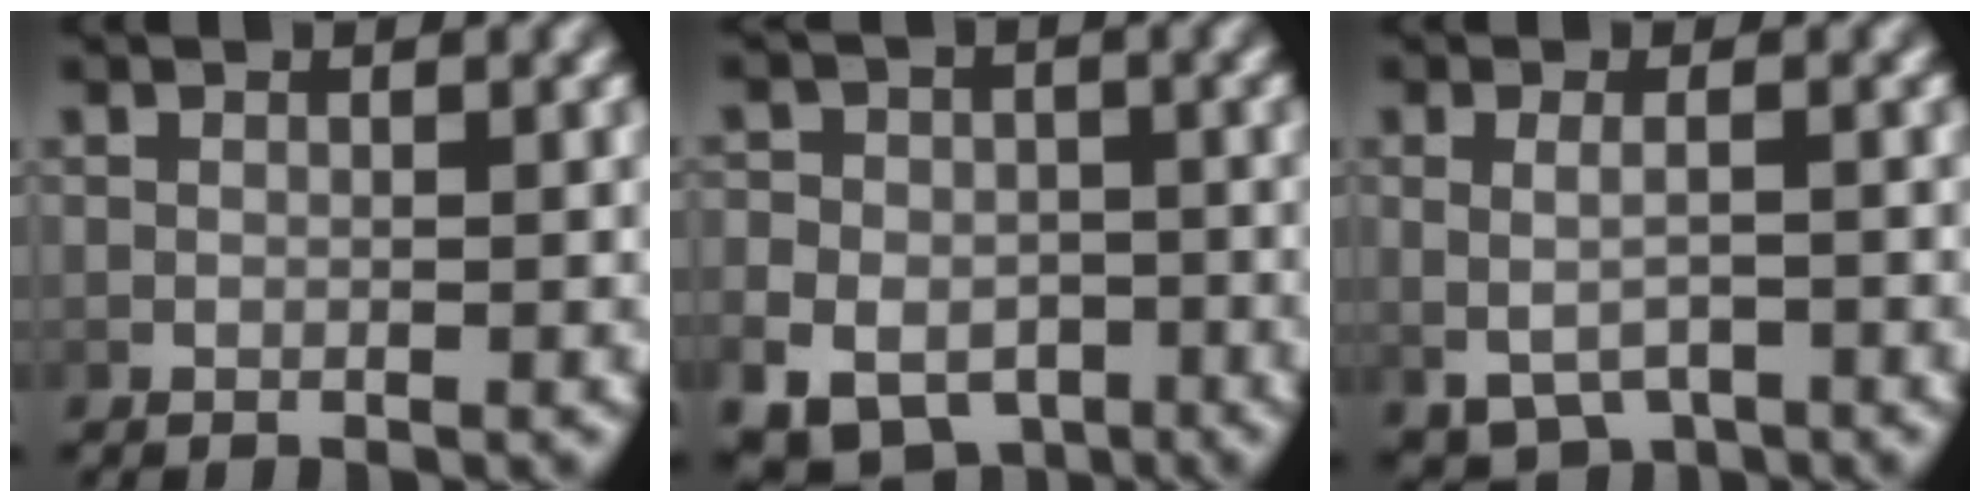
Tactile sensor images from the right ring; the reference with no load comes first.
{"total": 7.6, "force": [-4.8, 5.4, 2.2], "torque": [-0.033, -0.030, -0.077]}
{"total": 3.0, "force": [-1.2, 2.0, 2.0], "torque": [-0.042, -0.019, -0.008]}